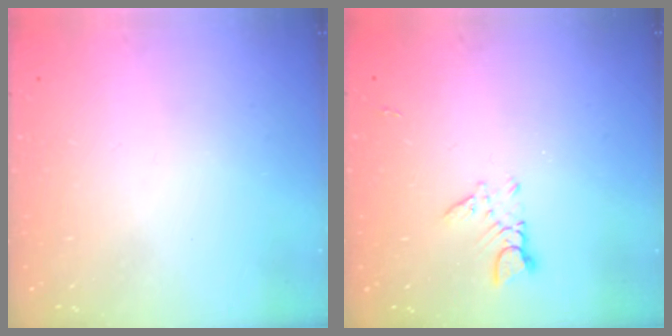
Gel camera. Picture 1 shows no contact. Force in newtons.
{"total": 3.0, "press": 2.9, "slide": 0.4}